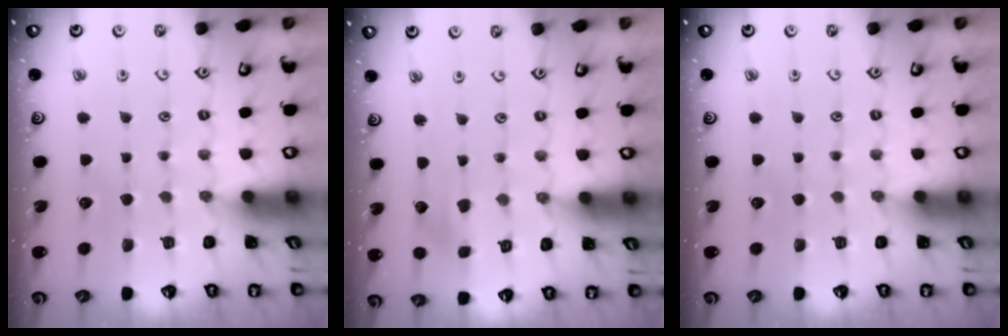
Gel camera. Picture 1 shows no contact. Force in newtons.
{"total": 2.7, "press": 2.7, "slide": 0.3}
{"total": 0.0}